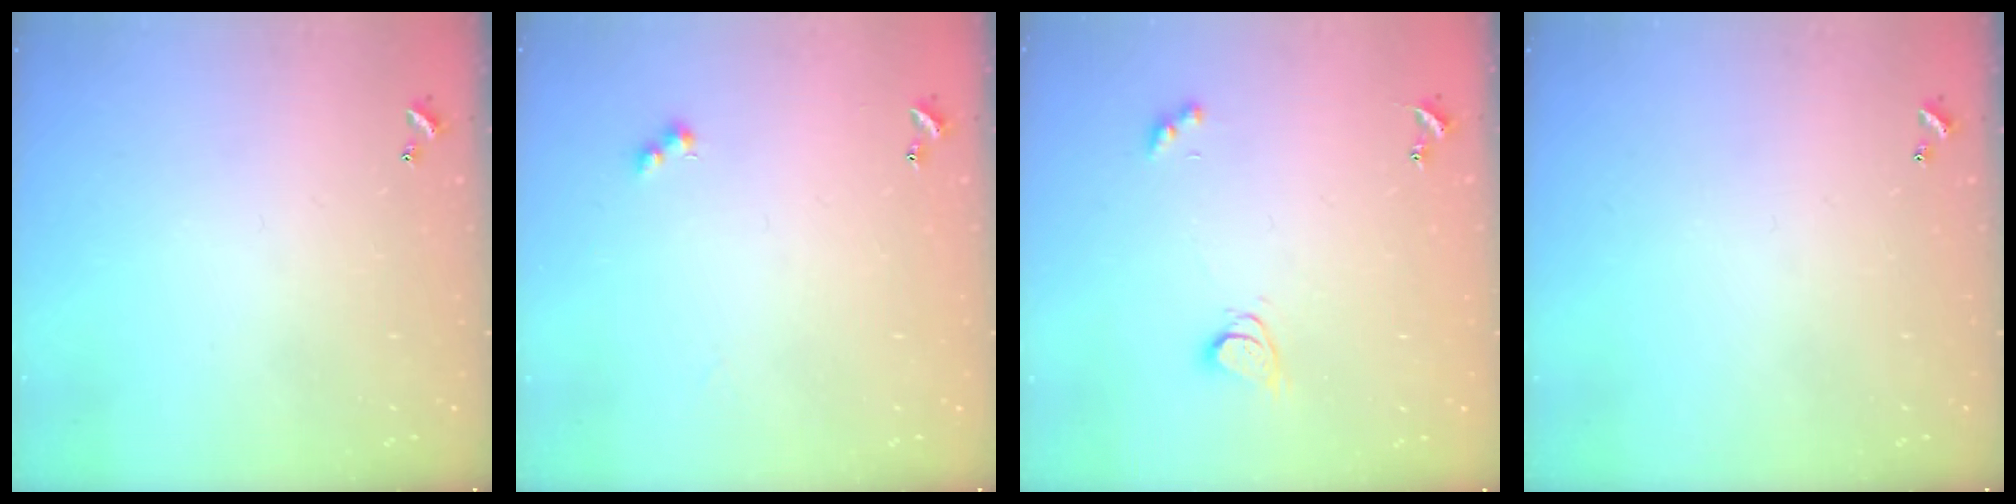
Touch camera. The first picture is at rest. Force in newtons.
{"total": 2.4, "press": 2.3, "slide": 0.5}
{"total": 3.6, "press": 3.6, "slide": 0.4}
{"total": 0.0}